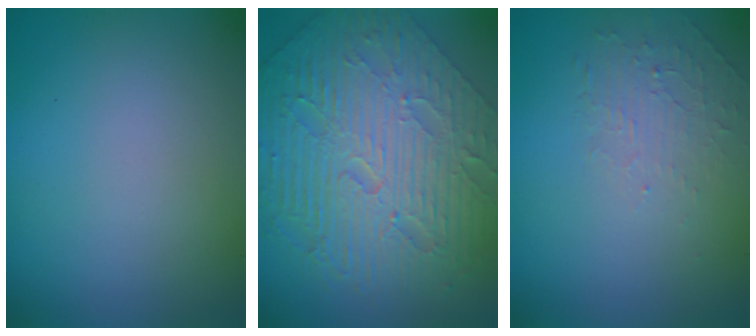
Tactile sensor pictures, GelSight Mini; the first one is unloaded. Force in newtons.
{"total": 11.2, "press": 7.3, "slide": 8.4}
{"total": 1.8, "press": 0.5, "slide": 1.7}